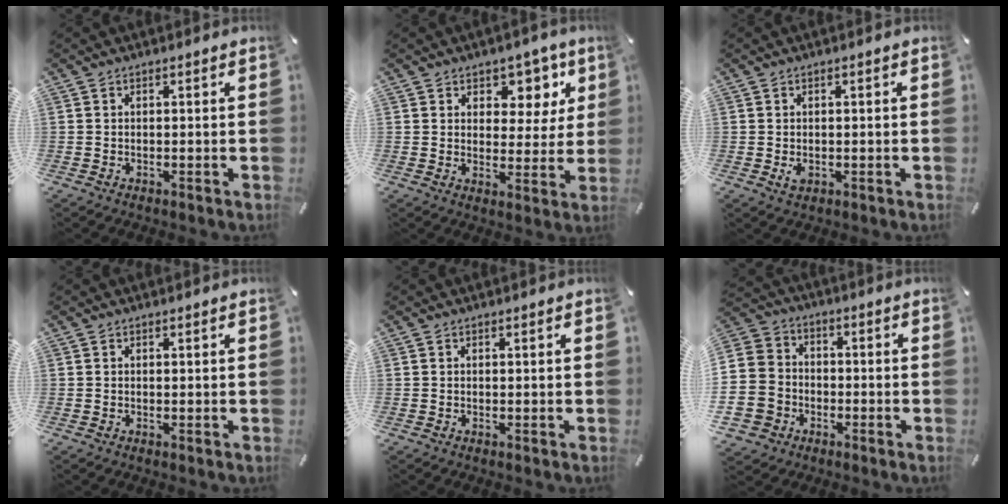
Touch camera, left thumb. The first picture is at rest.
{"total": 7.9, "force": [4.2, 6.1, 2.7], "torque": [-0.027, -0.033, 0.070]}
{"total": 1.7, "force": [-0.3, 1.3, 1.1], "torque": [-0.011, -0.001, -0.006]}
{"total": 0.0}
{"total": 0.0}
{"total": 11.4, "force": [-3.2, 10.5, 3.2], "torque": [-0.086, 0.034, -0.056]}